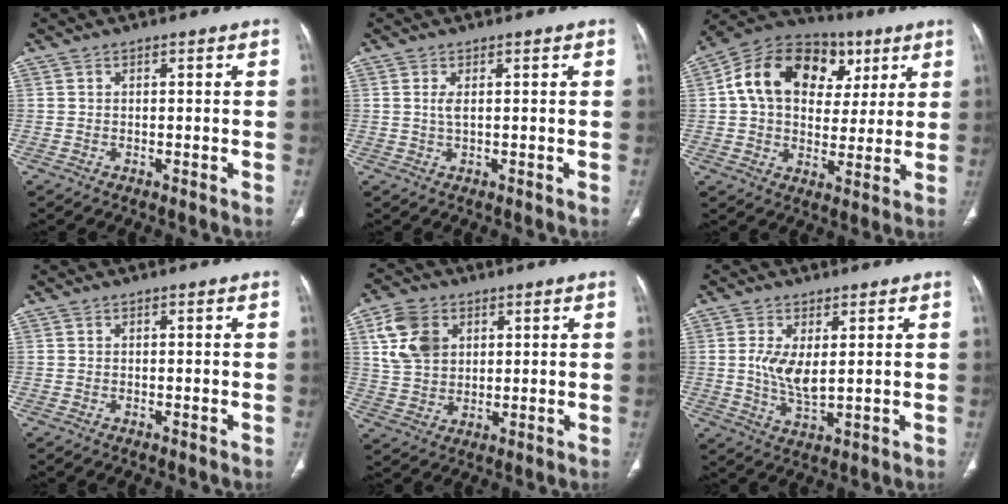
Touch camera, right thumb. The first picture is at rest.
{"total": 1.5, "force": [0.3, 0.4, 1.4], "torque": [-0.038, -0.001, 0.012]}
{"total": 20.2, "force": [5.8, 14.6, 12.7], "torque": [-0.184, 0.020, 0.088]}
{"total": 0.0}
{"total": 10.0, "force": [3.5, 7.4, 5.6], "torque": [-0.091, -0.005, 0.073]}
{"total": 6.3, "force": [1.2, 2.7, 5.6], "torque": [-0.111, -0.020, 0.028]}